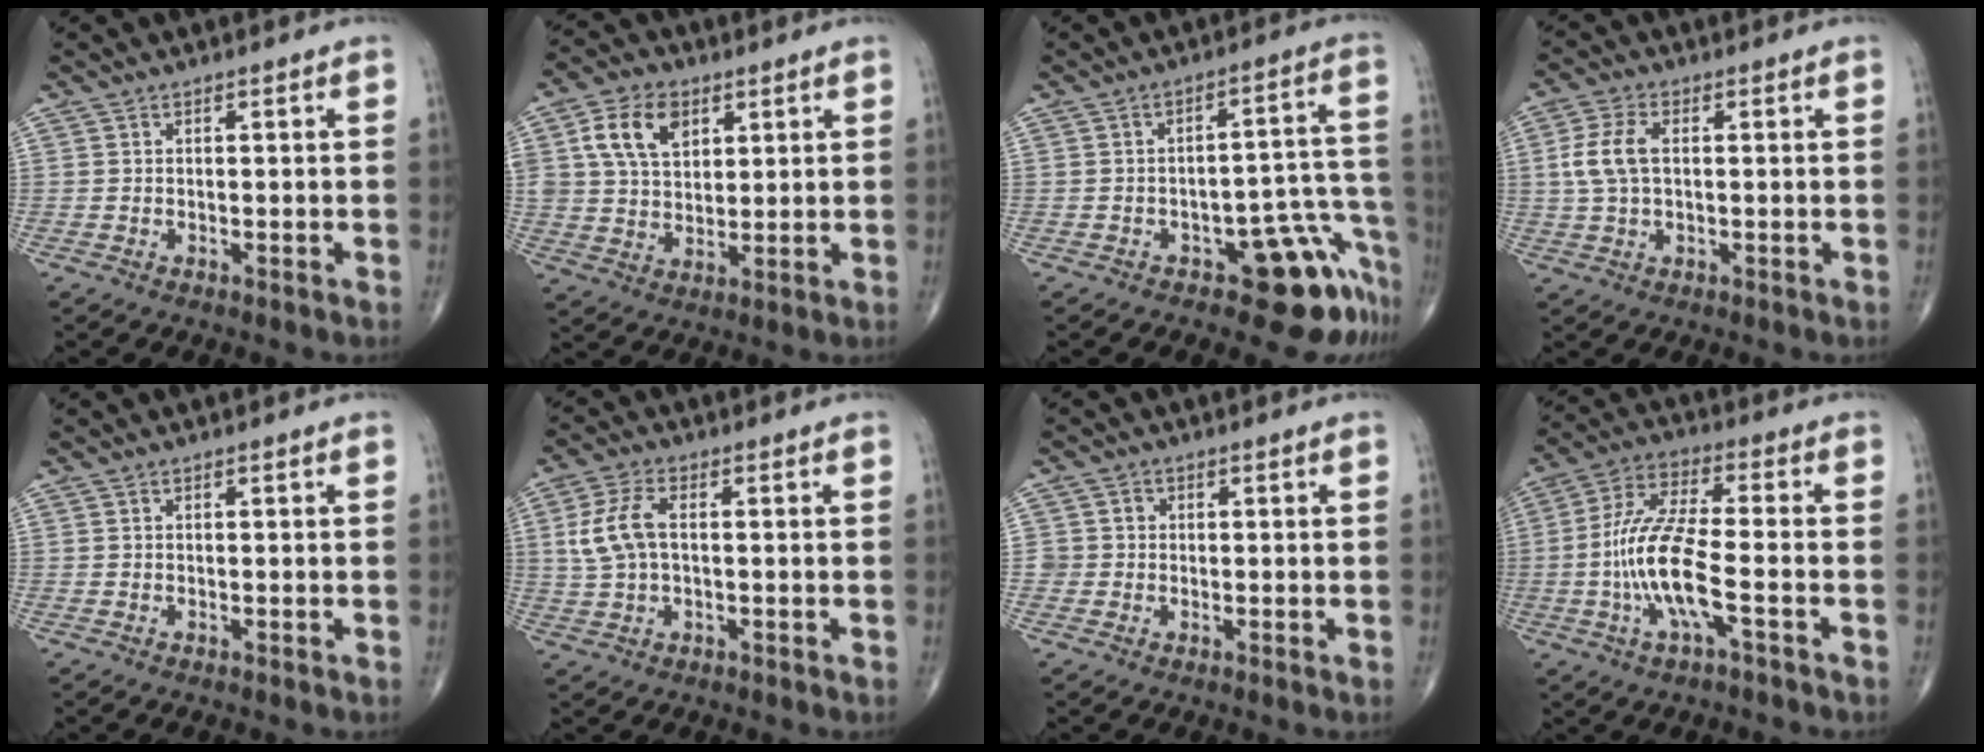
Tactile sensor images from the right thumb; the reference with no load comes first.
{"total": 10.7, "force": [4.1, 7.3, 6.7], "torque": [-0.103, -0.006, 0.076]}
{"total": 12.1, "force": [-7.7, 5.2, 7.8], "torque": [-0.037, 0.088, -0.100]}
{"total": 6.6, "force": [0.7, 3.7, 5.4], "torque": [-0.125, 0.011, 0.013]}
{"total": 0.0}
{"total": 7.4, "force": [0.7, 3.9, 6.2], "torque": [-0.143, 0.015, 0.014]}
{"total": 2.3, "force": [0.0, 2.3, 0.2], "torque": [0.015, 0.007, -0.003]}
{"total": 13.2, "force": [-3.3, 3.5, 12.3], "torque": [-0.267, 0.029, -0.066]}